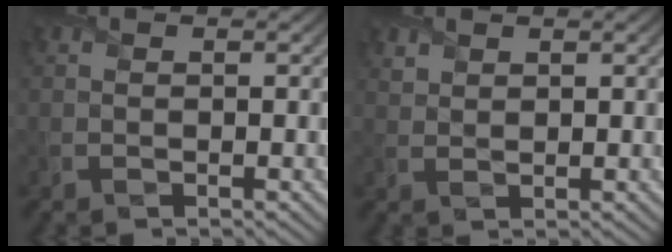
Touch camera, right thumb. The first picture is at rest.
{"total": 1.5, "force": [1.3, 0.5, 0.3], "torque": [-0.011, 0.001, 0.033]}